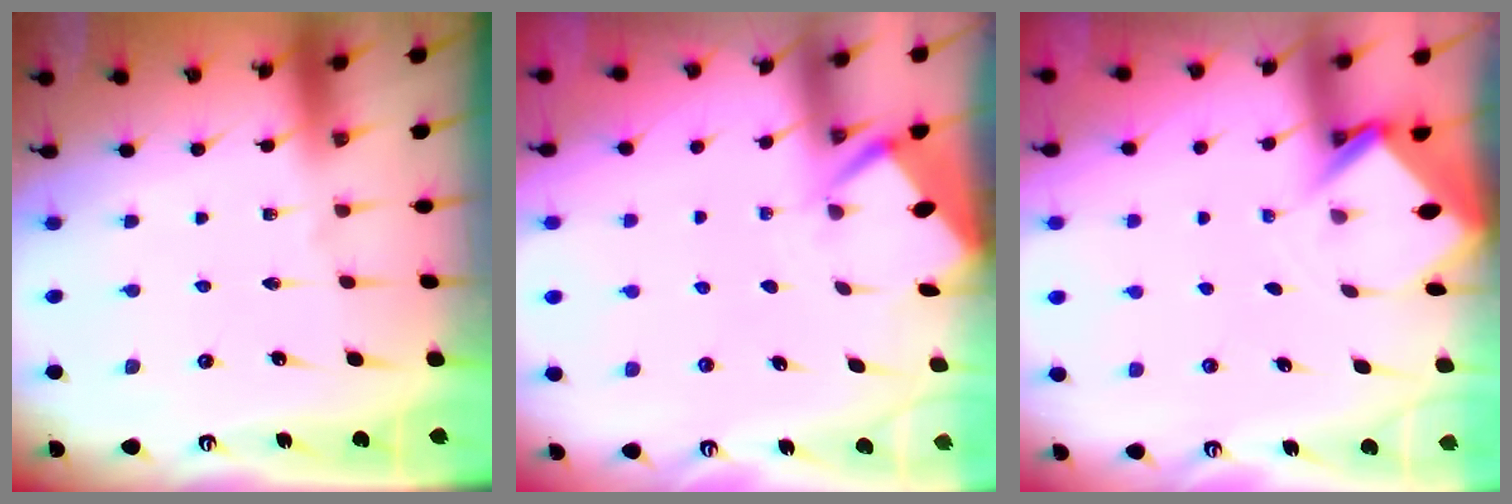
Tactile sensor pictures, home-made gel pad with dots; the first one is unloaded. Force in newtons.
{"total": 2.7, "press": 2.7, "slide": 0.4}
{"total": 3.3, "press": 3.3, "slide": 0.2}